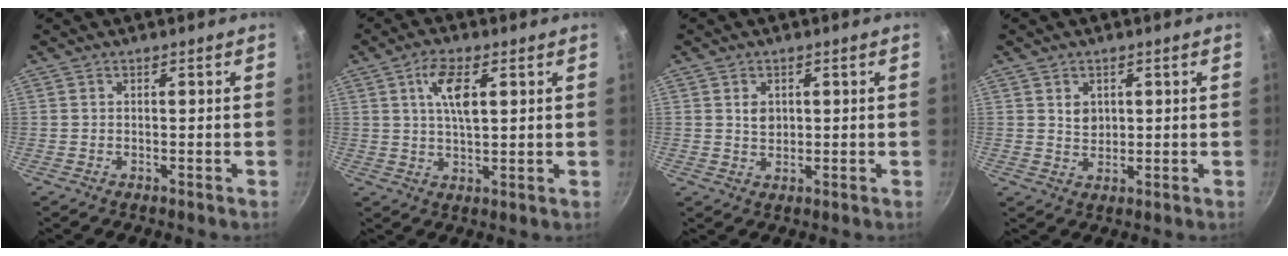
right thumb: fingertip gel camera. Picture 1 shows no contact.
{"total": 7.3, "force": [2.4, 2.8, 6.3], "torque": [-0.114, -0.004, 0.045]}
{"total": 2.9, "force": [0.7, 2.2, 1.7], "torque": [-0.021, -0.004, 0.013]}
{"total": 3.2, "force": [1.0, 2.6, 1.6], "torque": [-0.017, -0.007, 0.018]}